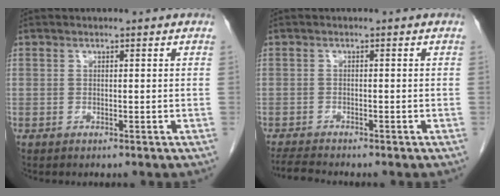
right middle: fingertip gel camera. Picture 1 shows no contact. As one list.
[{"total": 3.4, "force": [-3.2, -0.2, 1.1], "torque": [-0.026, -0.018, -0.055]}]